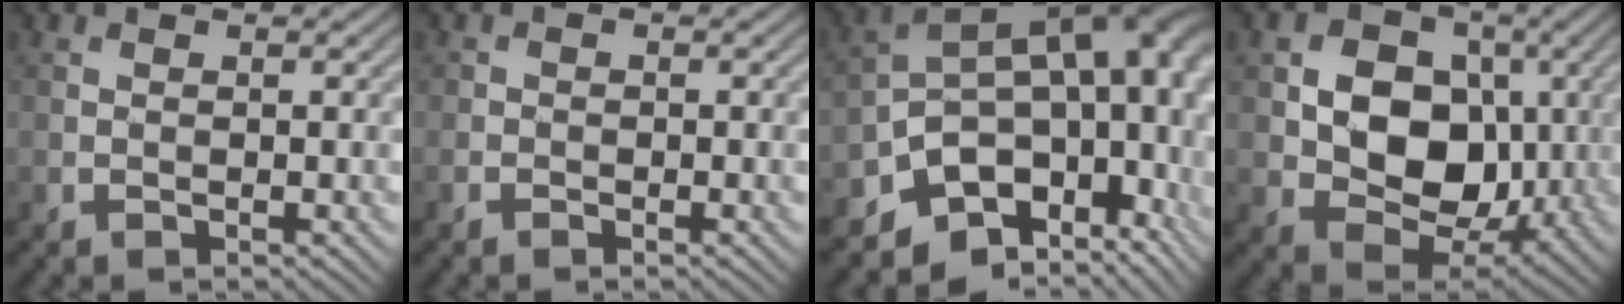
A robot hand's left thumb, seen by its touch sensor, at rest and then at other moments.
{"total": 0.9, "force": [-0.6, 0.7, 0.0], "torque": [0.002, -0.005, -0.015]}
{"total": 15.1, "force": [-2.2, 10.0, 11.1], "torque": [-0.162, -0.024, -0.018]}
{"total": 10.9, "force": [0.5, 8.6, 6.7], "torque": [-0.136, -0.008, -0.005]}